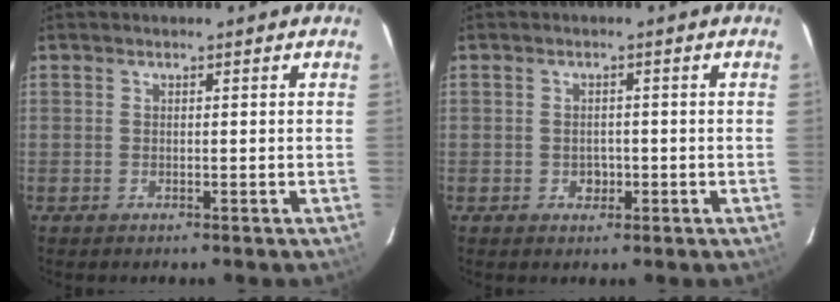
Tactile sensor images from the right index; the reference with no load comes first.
{"total": 2.3, "force": [-0.6, 2.0, 0.9], "torque": [-0.013, 0.004, -0.004]}